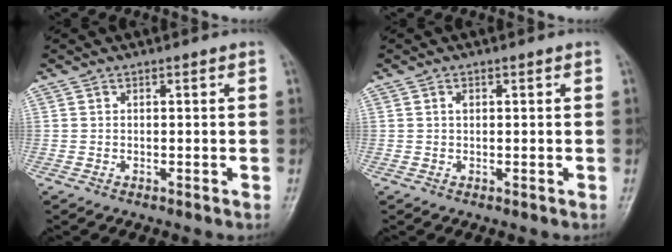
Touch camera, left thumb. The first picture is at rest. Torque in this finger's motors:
{"motor_torque": [0.42, -0.06, 0.13, -0.31, 0.00]}